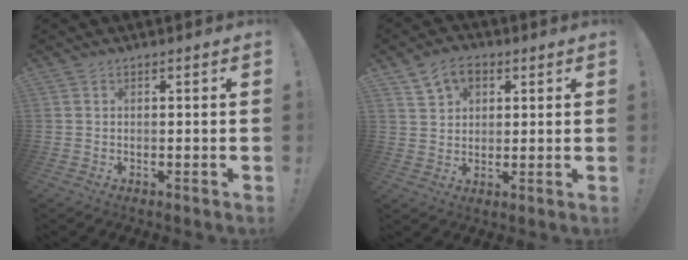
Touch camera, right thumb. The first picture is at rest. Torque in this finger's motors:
{"motor_torque": [0.05, 0.06, 0.14, 0.24, 0.00]}